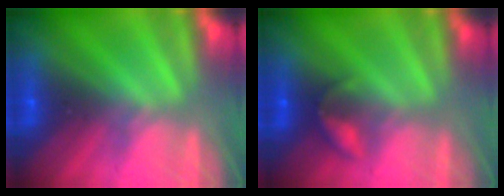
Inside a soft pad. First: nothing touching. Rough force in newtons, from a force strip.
{"total": 2.2}